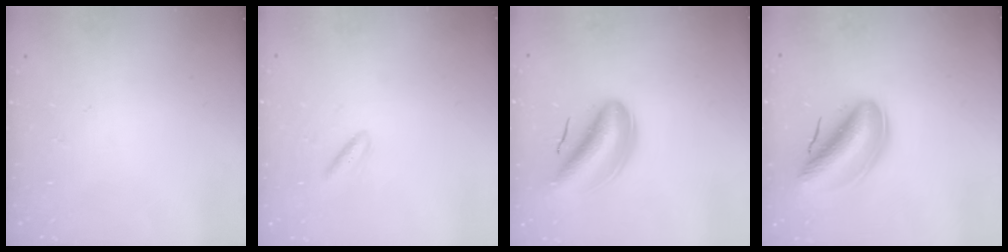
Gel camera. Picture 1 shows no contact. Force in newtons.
{"total": 2.6, "press": 2.5, "slide": 0.9}
{"total": 8.8, "press": 8.3, "slide": 2.9}
{"total": 13.0, "press": 12.5, "slide": 3.7}